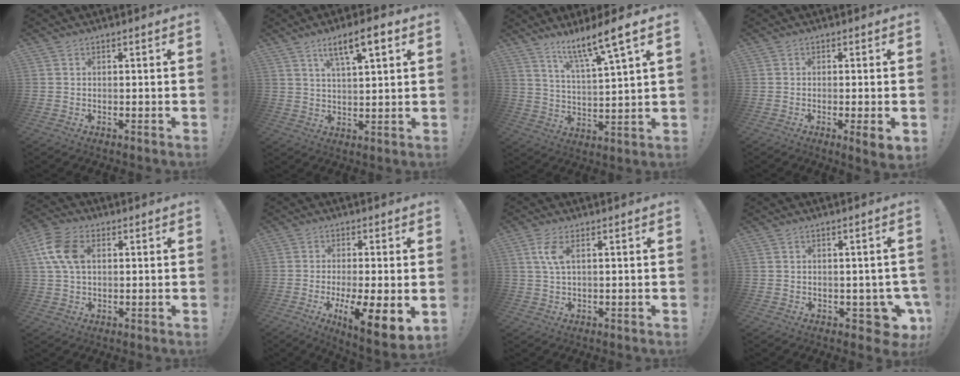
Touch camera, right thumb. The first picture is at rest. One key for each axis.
{"total": 9.3, "fx": 5.1, "fy": 2.1, "fz": 7.4, "tx": -0.116, "ty": -0.020, "tz": 0.083}
{"total": 11.0, "fx": 8.3, "fy": -0.3, "fz": 7.3, "tx": -0.120, "ty": -0.058, "tz": 0.127}
{"total": 4.3, "fx": -0.8, "fy": -0.1, "fz": 4.3, "tx": -0.061, "ty": -0.011, "tz": -0.009}
{"total": 10.5, "fx": 2.5, "fy": 6.8, "fz": 7.6, "tx": -0.147, "ty": 0.008, "tz": 0.047}
{"total": 11.4, "fx": -3.0, "fy": 2.3, "fz": 10.7, "tx": -0.171, "ty": 0.000, "tz": -0.039}
{"total": 4.7, "fx": 1.5, "fy": 1.4, "fz": 4.2, "tx": -0.083, "ty": -0.005, "tz": 0.024}
{"total": 6.7, "fx": -1.7, "fy": 4.4, "fz": 4.7, "tx": -0.039, "ty": 0.009, "tz": -0.017}